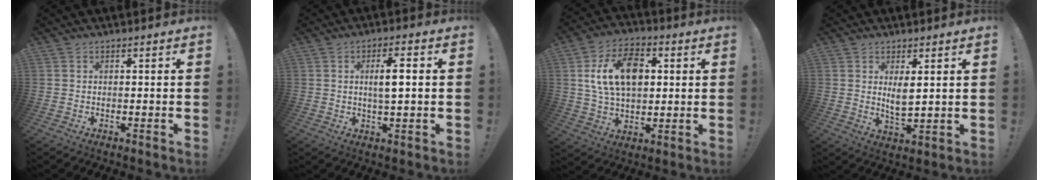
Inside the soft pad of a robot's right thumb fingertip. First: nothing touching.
{"total": 5.9, "force": [1.2, 1.5, 5.6], "torque": [-0.082, -0.003, 0.013]}
{"total": 16.8, "force": [4.0, 11.9, 11.2], "torque": [-0.170, 0.002, 0.078]}
{"total": 5.1, "force": [2.1, 2.3, 4.0], "torque": [-0.068, -0.011, 0.038]}